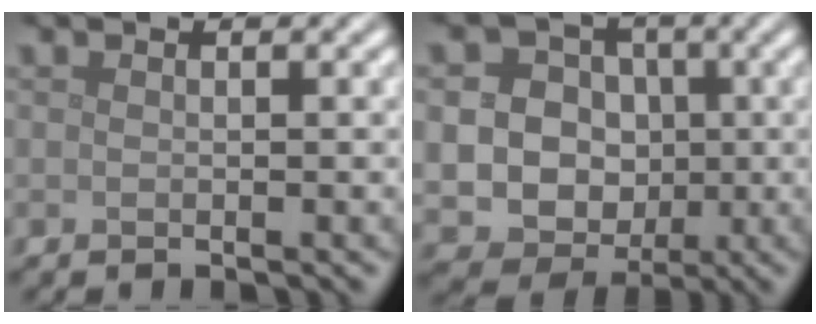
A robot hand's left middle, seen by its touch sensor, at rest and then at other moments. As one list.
[{"total": 10.5, "force": [-0.6, 9.9, 3.5], "torque": [-0.080, 0.017, -0.034]}]